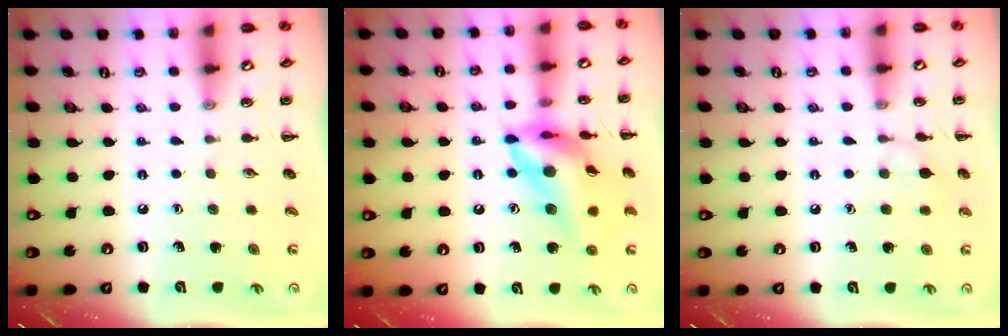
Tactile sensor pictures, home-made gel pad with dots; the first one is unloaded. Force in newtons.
{"total": 17.3, "press": 16.9, "slide": 3.7}
{"total": 6.5, "press": 6.3, "slide": 1.7}